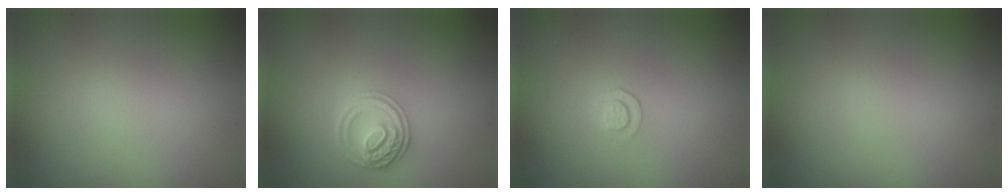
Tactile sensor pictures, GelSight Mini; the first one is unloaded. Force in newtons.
{"total": 2.7, "press": 2.7, "slide": 0.6}
{"total": 0.9, "press": 0.6, "slide": 0.7}
{"total": 0.0}